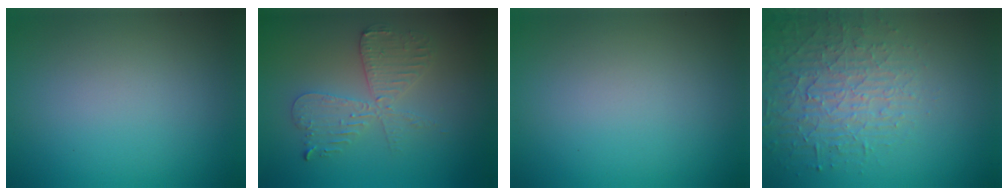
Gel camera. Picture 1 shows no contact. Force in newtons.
{"total": 4.1, "press": 3.6, "slide": 2.1}
{"total": 0.0}
{"total": 4.0, "press": 3.9, "slide": 0.7}